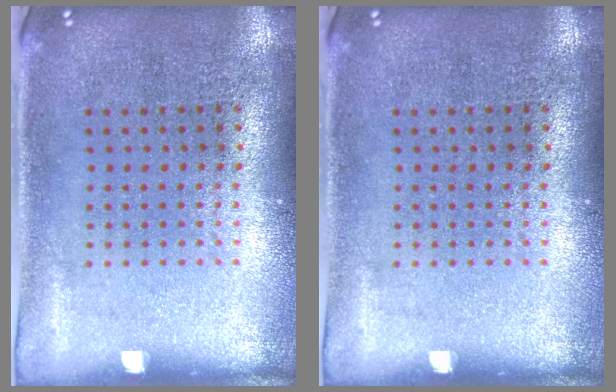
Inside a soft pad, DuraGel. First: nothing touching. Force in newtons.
{"total": 0.0}